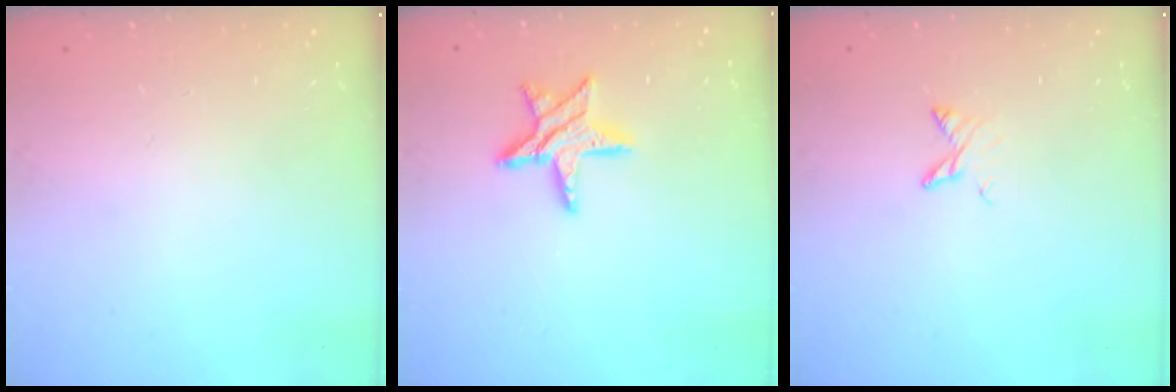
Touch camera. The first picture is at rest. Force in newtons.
{"total": 9.2, "press": 9.2, "slide": 0.3}
{"total": 3.6, "press": 3.6, "slide": 0.4}